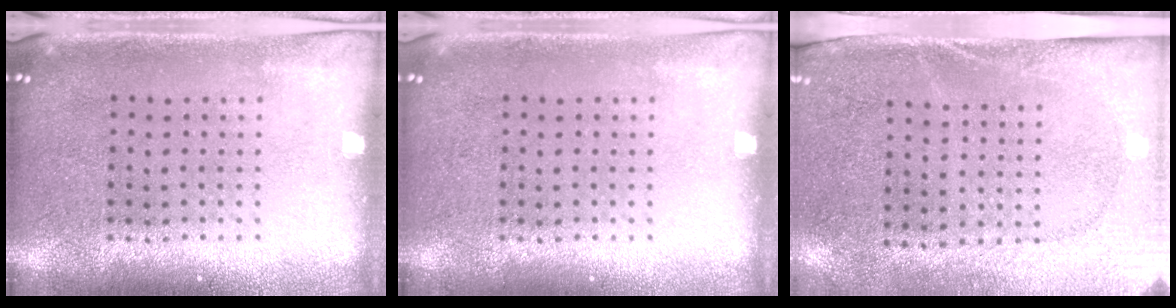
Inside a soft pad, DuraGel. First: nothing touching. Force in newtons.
{"total": 0.0}
{"total": 2.8, "press": 2.3, "slide": 1.6}